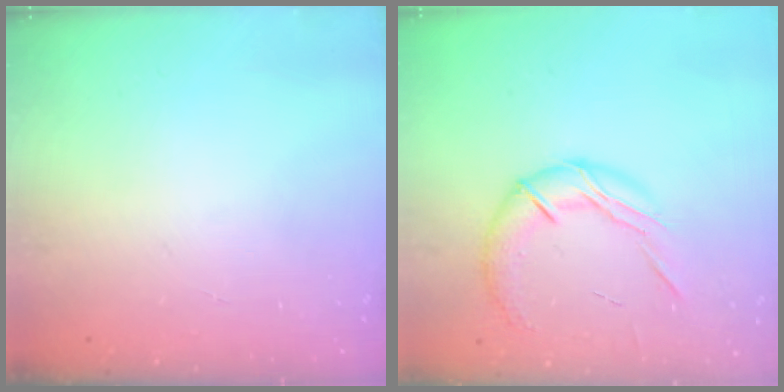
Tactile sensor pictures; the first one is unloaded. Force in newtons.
{"total": 12.1, "press": 12.0, "slide": 1.1}